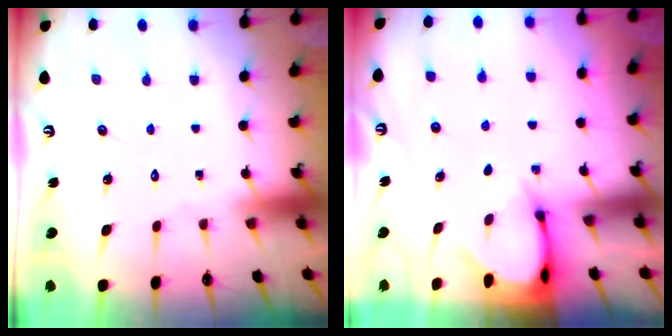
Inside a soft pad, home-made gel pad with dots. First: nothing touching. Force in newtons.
{"total": 3.0, "press": 3.0, "slide": 0.3}